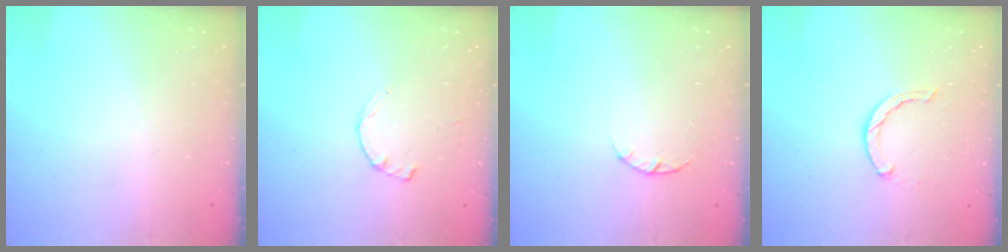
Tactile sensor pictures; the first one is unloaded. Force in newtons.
{"total": 1.2, "press": 1.2, "slide": 0.3}
{"total": 1.4, "press": 1.3, "slide": 0.3}
{"total": 2.5, "press": 2.5, "slide": 0.4}